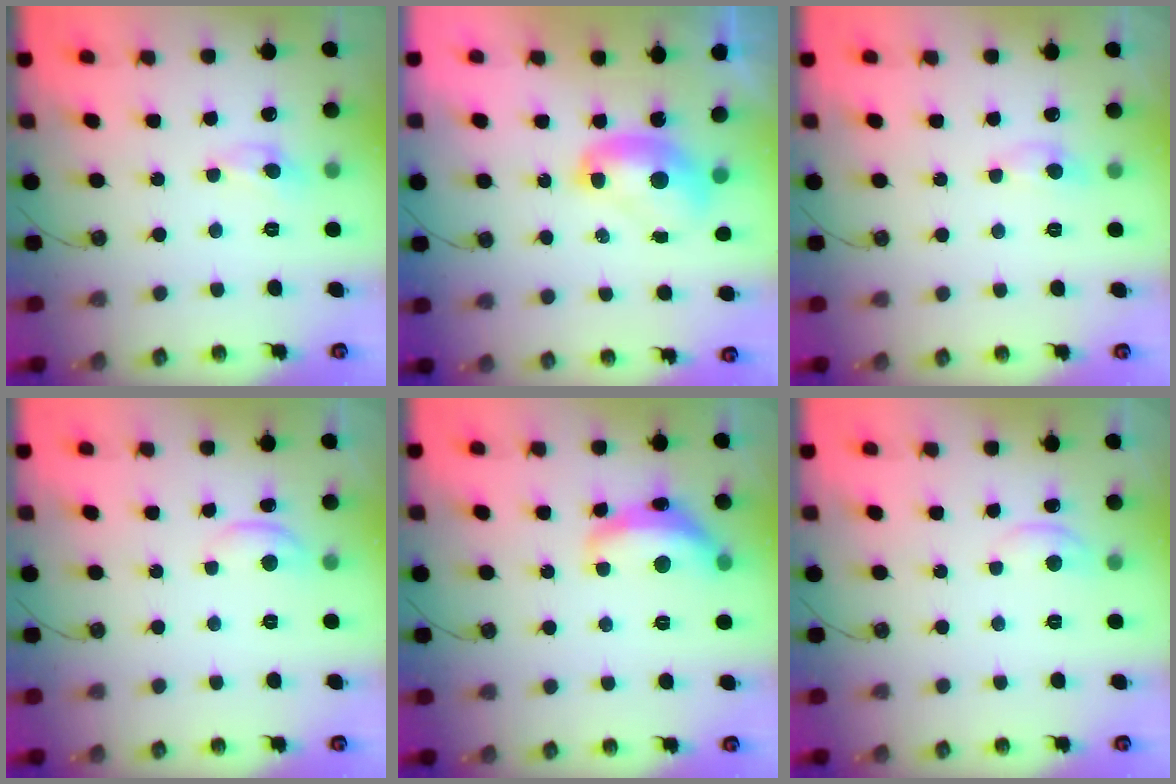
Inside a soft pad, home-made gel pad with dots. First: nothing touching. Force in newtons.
{"total": 2.5, "press": 2.5, "slide": 0.2}
{"total": 0.9, "press": 0.7, "slide": 0.5}
{"total": 1.8, "press": 1.8, "slide": 0.4}
{"total": 8.4, "press": 8.3, "slide": 0.8}
{"total": 0.9, "press": 0.8, "slide": 0.4}